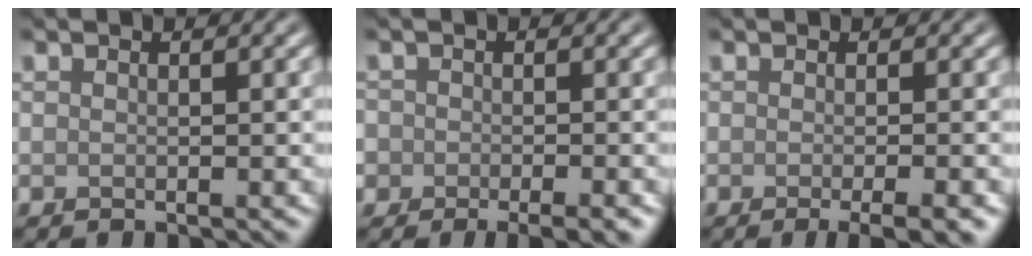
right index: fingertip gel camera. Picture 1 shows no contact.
{"total": 5.2, "force": [-2.9, 3.2, 2.9], "torque": [-0.026, -0.009, -0.037]}
{"total": 3.5, "force": [-1.5, 0.8, 3.1], "torque": [-0.033, -0.002, -0.020]}